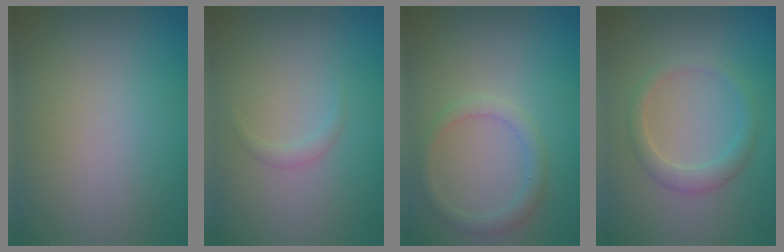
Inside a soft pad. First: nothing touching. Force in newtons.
{"total": 0.8, "press": 0.8, "slide": 0.0}
{"total": 1.8, "press": 1.8, "slide": 0.1}
{"total": 2.2, "press": 2.2, "slide": 0.2}